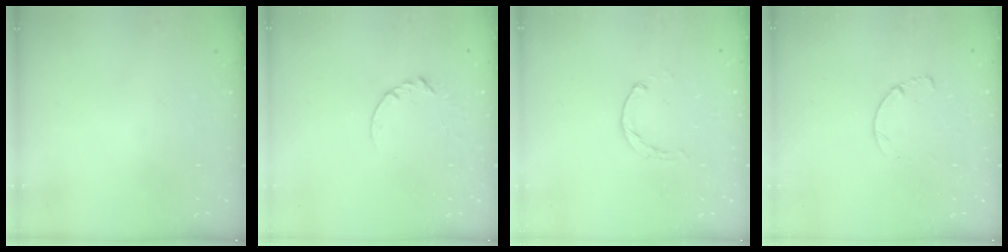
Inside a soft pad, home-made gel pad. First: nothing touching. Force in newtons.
{"total": 4.6, "press": 4.6, "slide": 0.5}
{"total": 0.7, "press": 0.7, "slide": 0.2}
{"total": 2.5, "press": 2.5, "slide": 0.3}